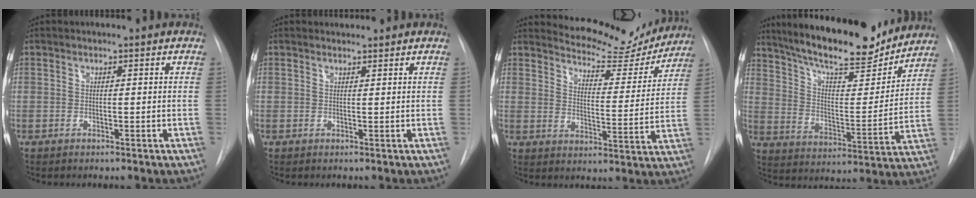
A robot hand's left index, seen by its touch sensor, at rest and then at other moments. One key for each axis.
{"total": 1.2, "fx": 1.2, "fy": 0.3, "fz": 0.0, "tx": -0.010, "ty": 0.010, "tz": 0.023}
{"total": 13.3, "fx": 12.8, "fy": 3.0, "fz": 2.1, "tx": -0.023, "ty": -0.030, "tz": 0.160}
{"total": 20.4, "fx": 17.8, "fy": 3.9, "fz": 9.0, "tx": -0.150, "ty": -0.007, "tz": 0.270}